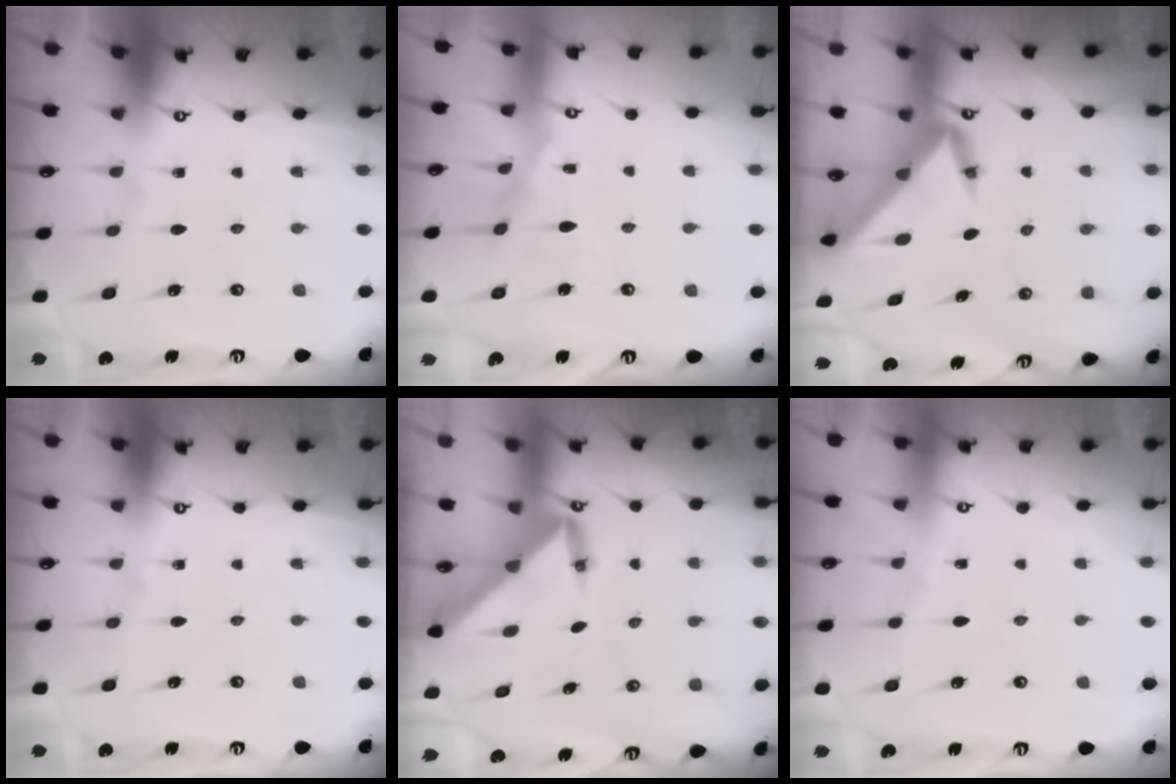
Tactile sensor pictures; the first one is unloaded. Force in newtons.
{"total": 7.9, "press": 7.9, "slide": 0.5}
{"total": 3.8, "press": 3.8, "slide": 0.2}
{"total": 0.0}
{"total": 3.5, "press": 3.5, "slide": 0.2}
{"total": 0.8, "press": 0.7, "slide": 0.3}